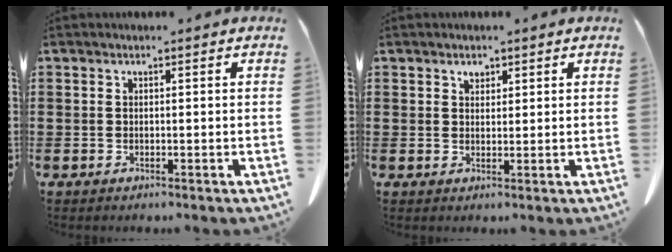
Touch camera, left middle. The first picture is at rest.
{"total": 1.9, "force": [1.6, 0.8, 0.7], "torque": [-0.009, -0.005, 0.030]}